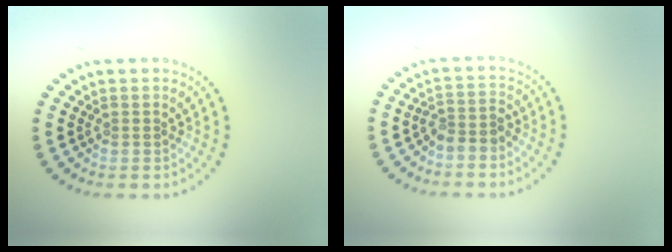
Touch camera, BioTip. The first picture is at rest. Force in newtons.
{"total": 2.1, "press": 1.7, "slide": 1.2}